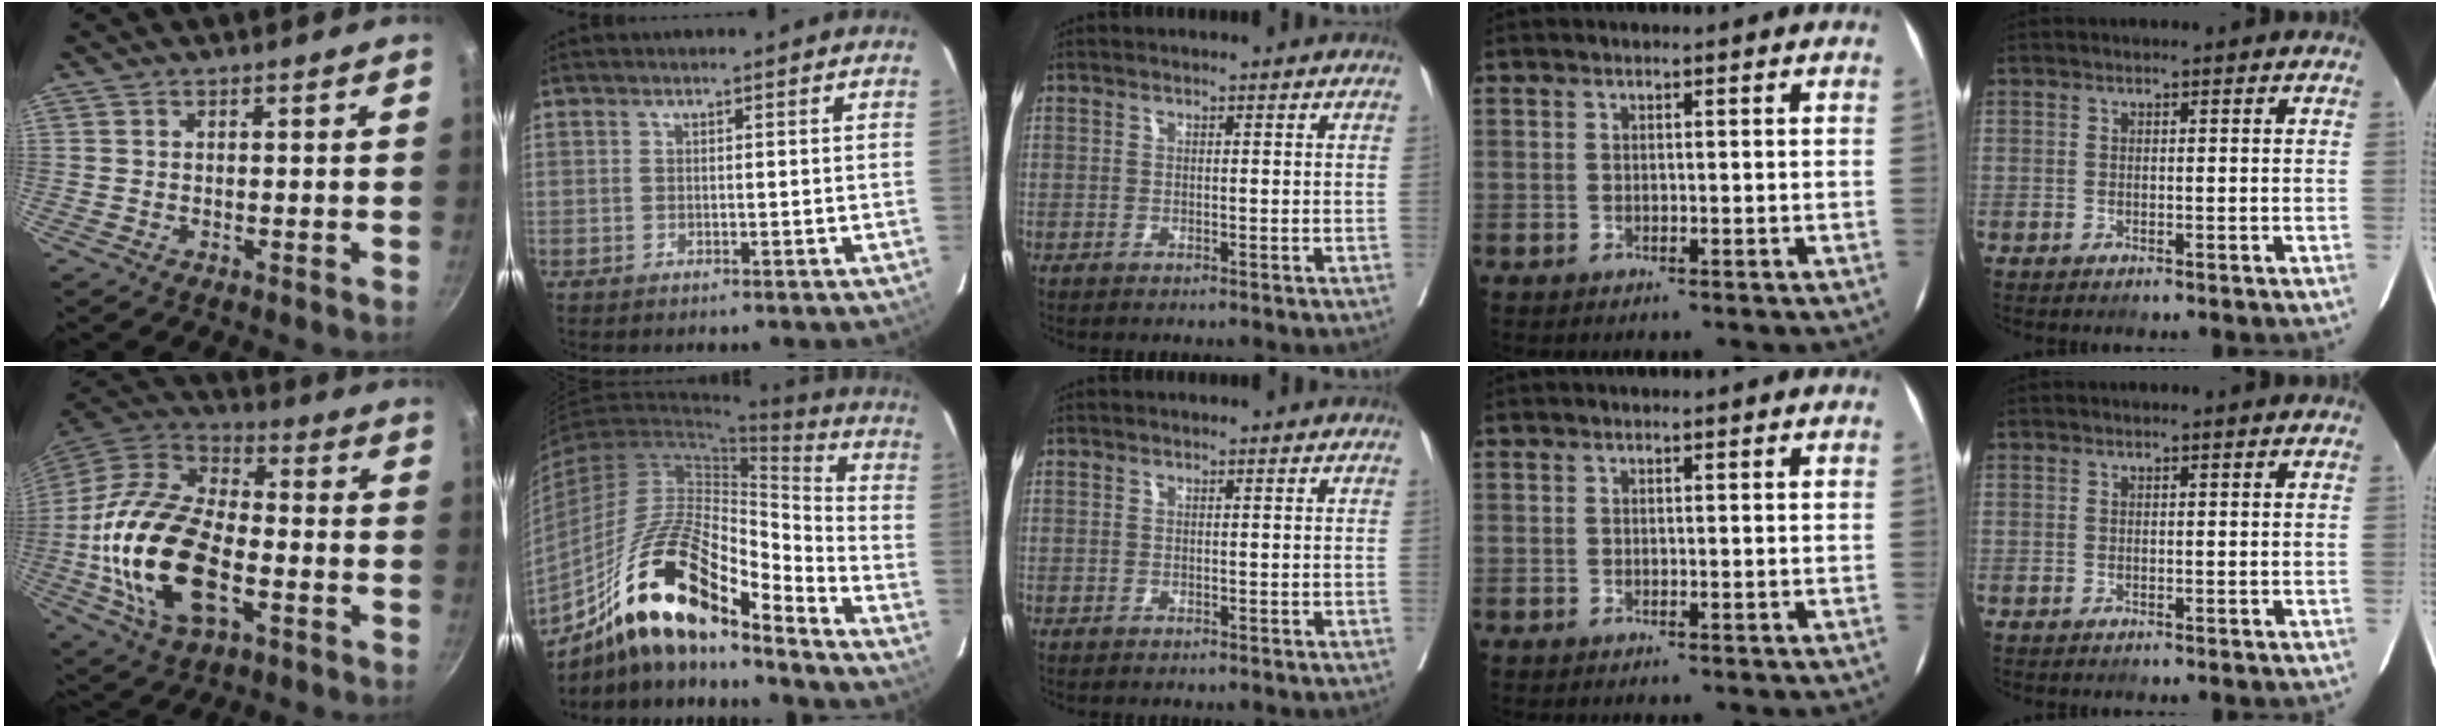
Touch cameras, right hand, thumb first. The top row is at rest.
{"thumb": {"total": 24.1, "force": [-5.6, 13.0, 19.5], "torque": [-0.385, 0.017, -0.098]}, "index": {"total": 18.5, "force": [-12.3, 4.9, 12.8], "torque": [-0.230, 0.026, -0.213]}}